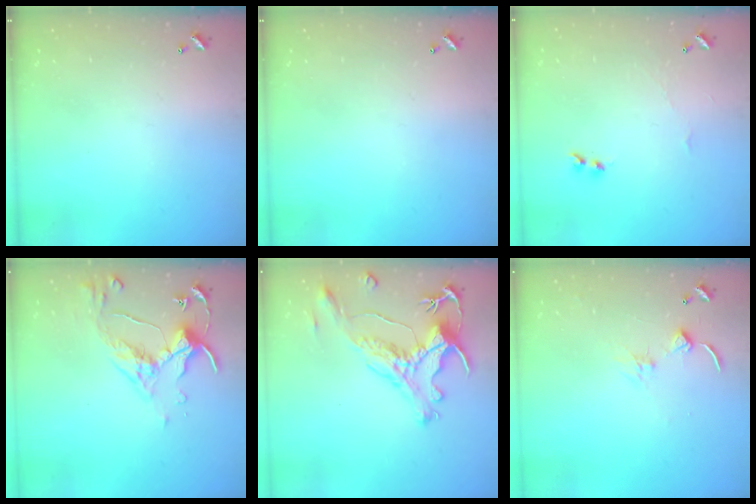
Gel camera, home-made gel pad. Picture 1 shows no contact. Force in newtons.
{"total": 0.0}
{"total": 1.9, "press": 1.8, "slide": 0.5}
{"total": 4.8, "press": 4.7, "slide": 1.0}
{"total": 1.9, "press": 1.4, "slide": 1.2}
{"total": 1.4, "press": 1.3, "slide": 0.3}